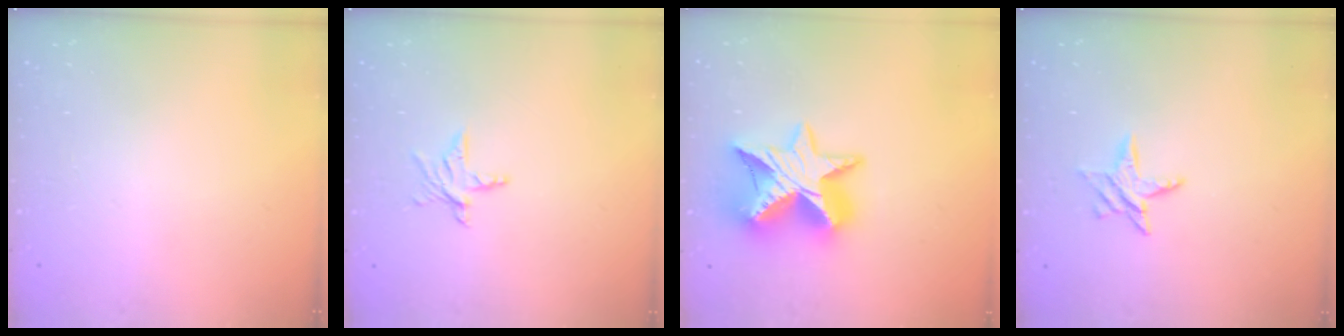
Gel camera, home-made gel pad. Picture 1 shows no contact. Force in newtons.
{"total": 4.0, "press": 4.0, "slide": 0.3}
{"total": 16.4, "press": 16.4, "slide": 1.3}
{"total": 7.1, "press": 7.1, "slide": 0.7}